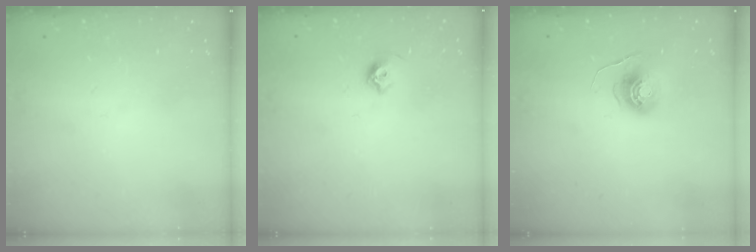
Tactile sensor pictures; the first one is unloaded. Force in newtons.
{"total": 5.5, "press": 5.3, "slide": 1.2}
{"total": 6.7, "press": 6.7, "slide": 0.3}